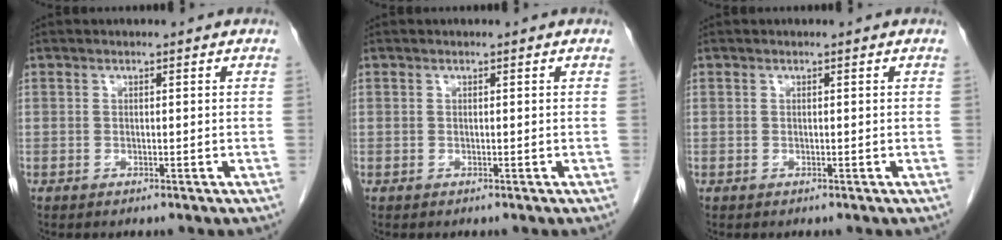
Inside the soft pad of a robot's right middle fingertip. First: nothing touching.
{"total": 0.0}
{"total": 0.0}